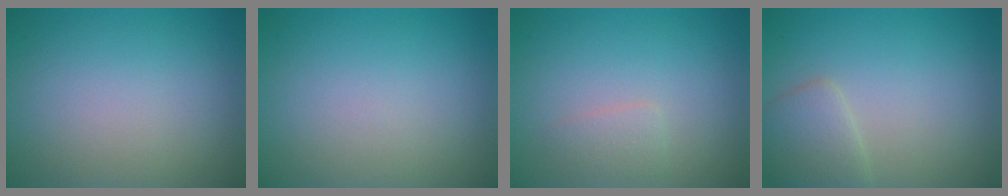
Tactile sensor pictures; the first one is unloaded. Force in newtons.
{"total": 0.0}
{"total": 1.2, "press": 1.2, "slide": 0.1}
{"total": 2.6, "press": 2.6, "slide": 0.1}